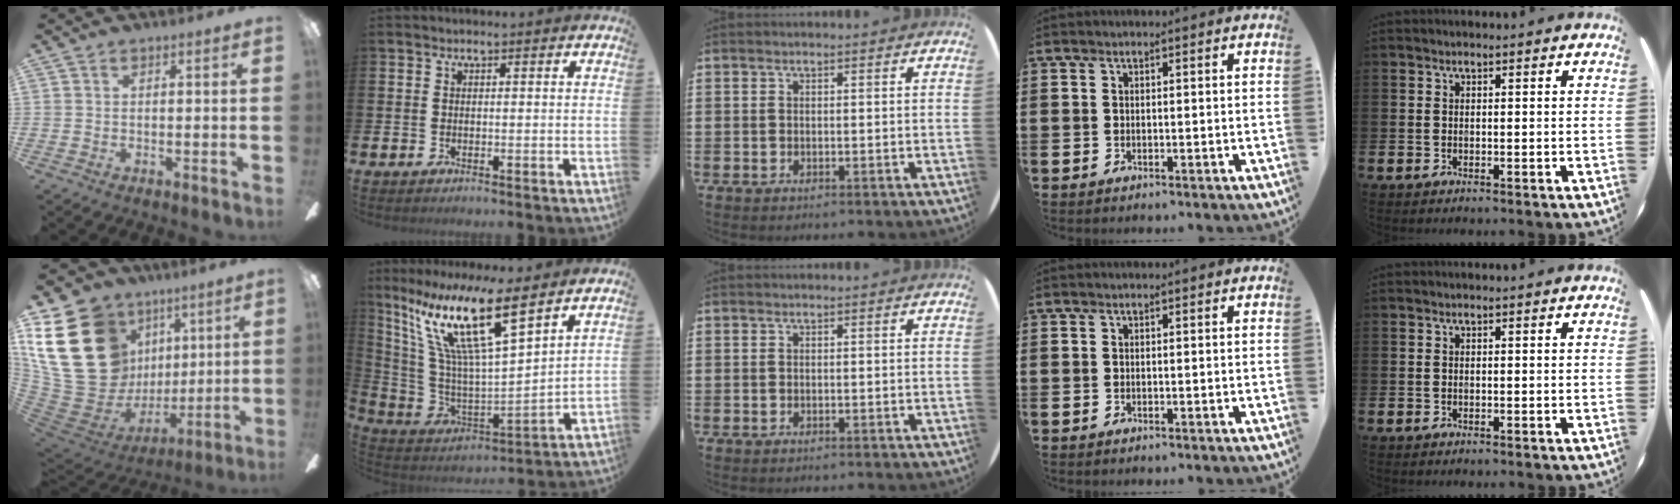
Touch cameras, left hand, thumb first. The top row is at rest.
{"thumb": {"total": 29.3, "force": [9.1, 22.4, 16.6], "torque": [-0.353, -0.065, 0.216]}, "index": {"total": 14.6, "force": [8.9, 2.8, 11.2], "torque": [-0.265, -0.058, 0.143]}}